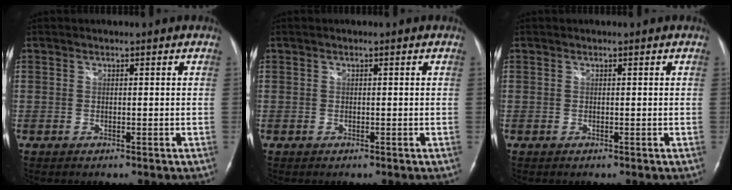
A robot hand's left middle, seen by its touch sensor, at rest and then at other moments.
{"total": 0.0}
{"total": 0.0}